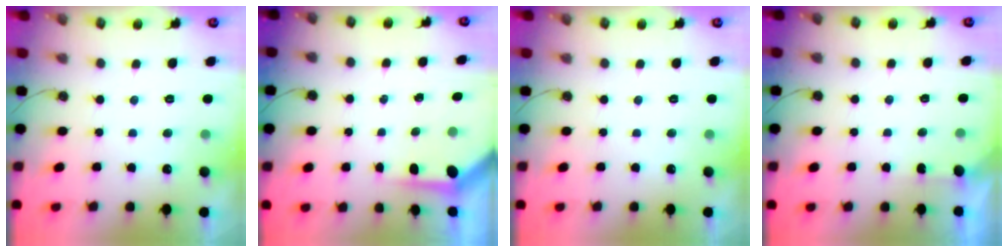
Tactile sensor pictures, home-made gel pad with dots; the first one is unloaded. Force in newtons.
{"total": 3.9, "press": 3.9, "slide": 0.4}
{"total": 0.0}
{"total": 2.3, "press": 2.2, "slide": 0.3}